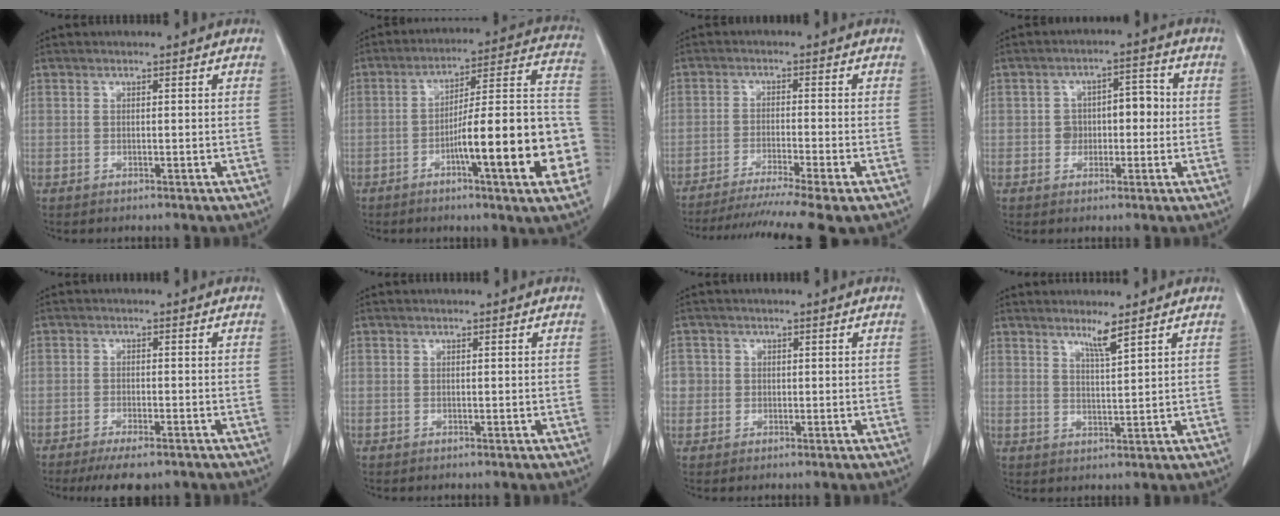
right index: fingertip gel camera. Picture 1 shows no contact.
{"total": 20.2, "force": [-6.2, 1.7, 19.1], "torque": [-0.201, 0.023, -0.087]}
{"total": 12.8, "force": [-10.4, -0.7, 7.4], "torque": [-0.115, -0.029, -0.161]}
{"total": 5.5, "force": [-0.3, 3.6, 4.2], "torque": [-0.061, 0.032, -0.001]}
{"total": 6.1, "force": [-4.7, 1.5, 3.6], "torque": [-0.050, -0.010, -0.071]}
{"total": 0.0}
{"total": 2.4, "force": [0.0, 2.4, 0.1], "torque": [0.014, 0.007, -0.002]}
{"total": 3.0, "force": [2.3, -0.6, 1.8], "torque": [-0.034, -0.011, 0.044]}